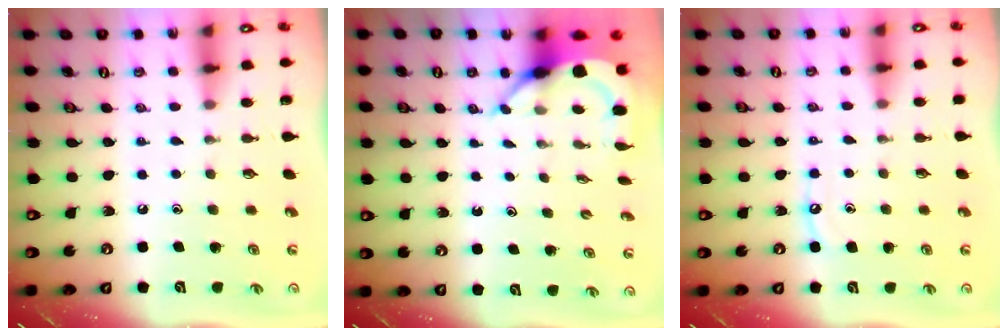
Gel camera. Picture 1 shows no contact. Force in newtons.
{"total": 5.2, "press": 5.1, "slide": 0.5}
{"total": 4.9, "press": 4.9, "slide": 0.5}